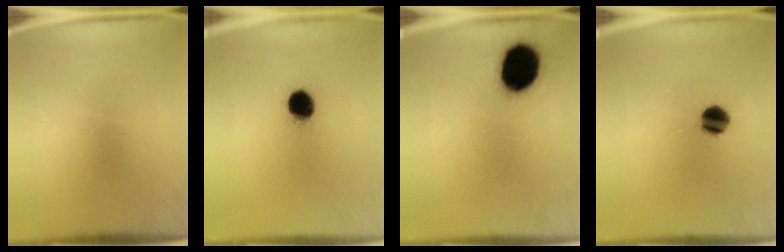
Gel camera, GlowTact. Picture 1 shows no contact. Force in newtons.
{"total": 7.1}
{"total": 14.5}
{"total": 6.4}